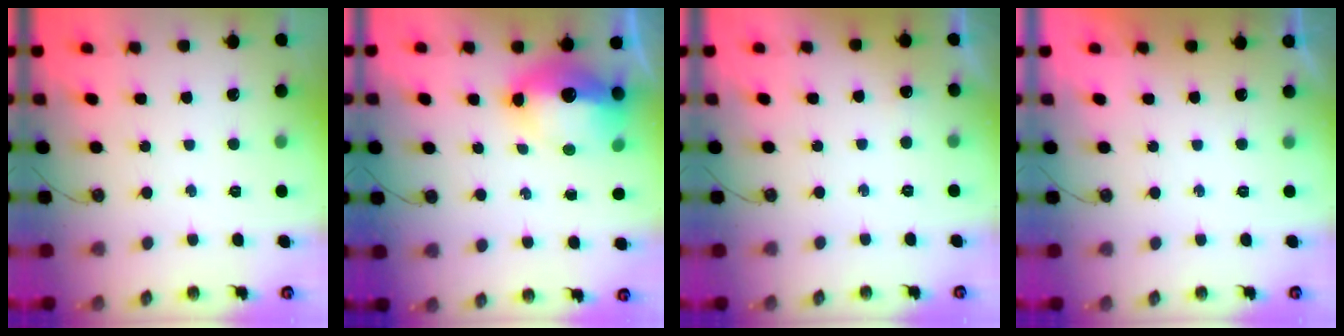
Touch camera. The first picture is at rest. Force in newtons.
{"total": 19.9, "press": 15.4, "slide": 12.5}
{"total": 2.9, "press": 2.8, "slide": 0.6}
{"total": 0.0}